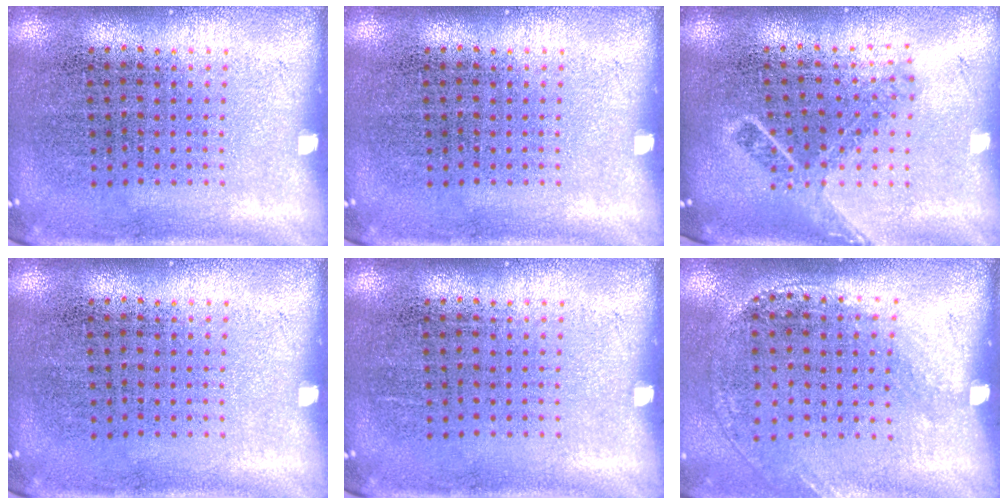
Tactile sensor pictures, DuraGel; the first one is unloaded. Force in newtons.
{"total": 0.0}
{"total": 1.8, "press": 1.3, "slide": 1.2}
{"total": 0.0}
{"total": 0.0}
{"total": 1.3, "press": 1.0, "slide": 0.9}